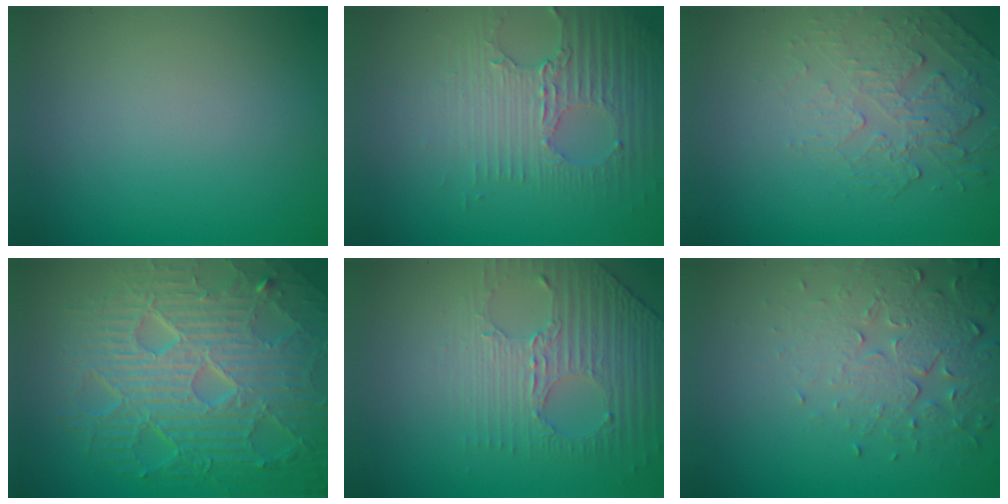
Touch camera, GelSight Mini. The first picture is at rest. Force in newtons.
{"total": 3.5, "press": 3.4, "slide": 1.1}
{"total": 2.2, "press": 1.4, "slide": 1.7}
{"total": 10.9, "press": 6.9, "slide": 8.5}
{"total": 4.4, "press": 3.2, "slide": 3.0}
{"total": 5.0, "press": 3.6, "slide": 3.4}